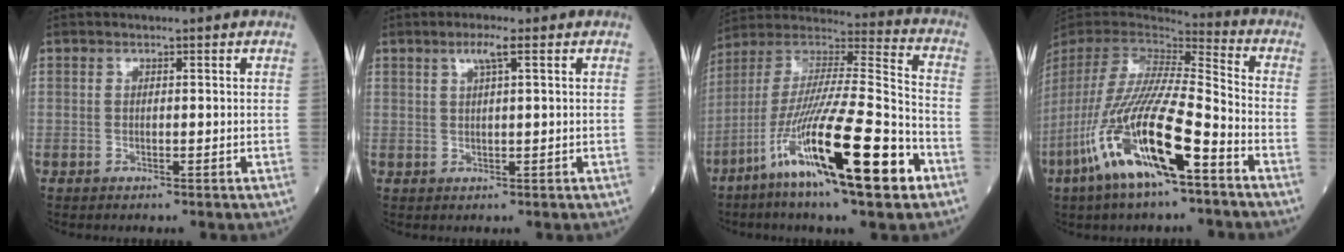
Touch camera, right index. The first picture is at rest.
{"total": 2.6, "force": [1.4, -0.1, 2.2], "torque": [-0.049, 0.005, 0.028]}
{"total": 23.1, "force": [-10.9, 2.0, 20.3], "torque": [-0.376, -0.047, -0.194]}
{"total": 20.8, "force": [-10.5, 3.2, 17.6], "torque": [-0.393, -0.050, -0.201]}